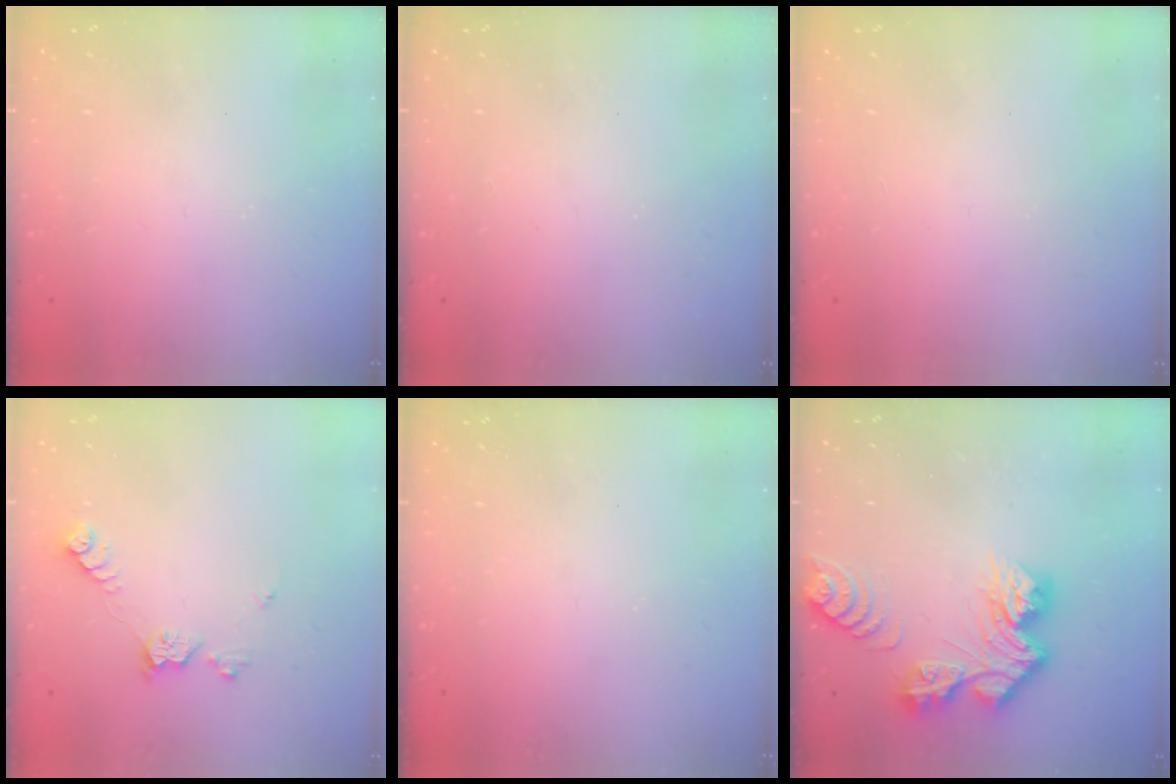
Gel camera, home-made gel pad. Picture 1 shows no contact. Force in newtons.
{"total": 0.0}
{"total": 0.0}
{"total": 8.8, "press": 8.8, "slide": 0.4}
{"total": 0.0}
{"total": 13.6, "press": 13.6, "slide": 1.3}